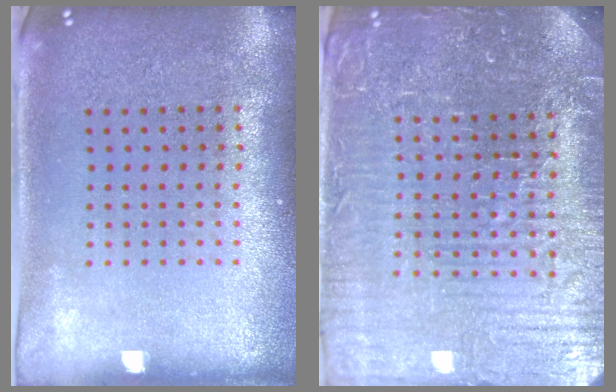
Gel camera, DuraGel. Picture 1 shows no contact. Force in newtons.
{"total": 5.4, "press": 5.1, "slide": 1.8}